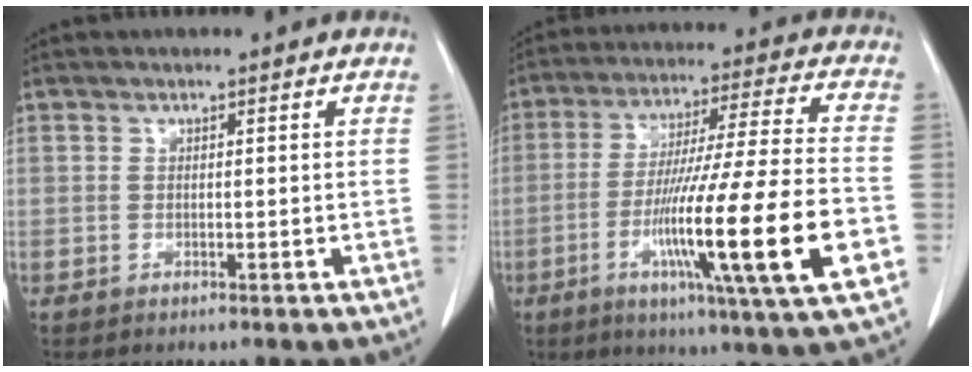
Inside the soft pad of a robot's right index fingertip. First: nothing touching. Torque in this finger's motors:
{"motor_torque": [1.98, -0.16, 0.98, 0.21]}